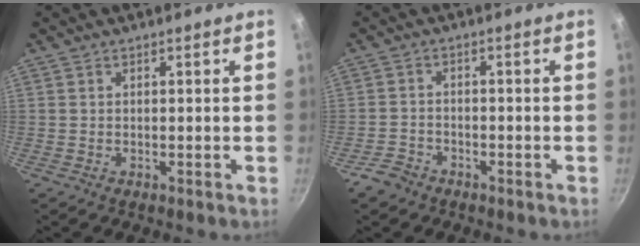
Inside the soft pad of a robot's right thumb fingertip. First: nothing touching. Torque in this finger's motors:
{"motor_torque": [1.18, -0.70, 0.88, -0.76, 0.16]}